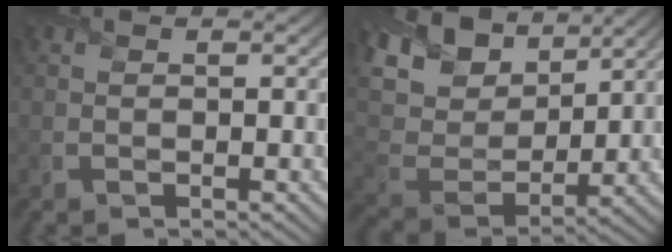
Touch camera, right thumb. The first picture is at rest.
{"total": 14.5, "force": [9.1, 8.2, 7.8], "torque": [-0.239, 0.046, 0.157]}